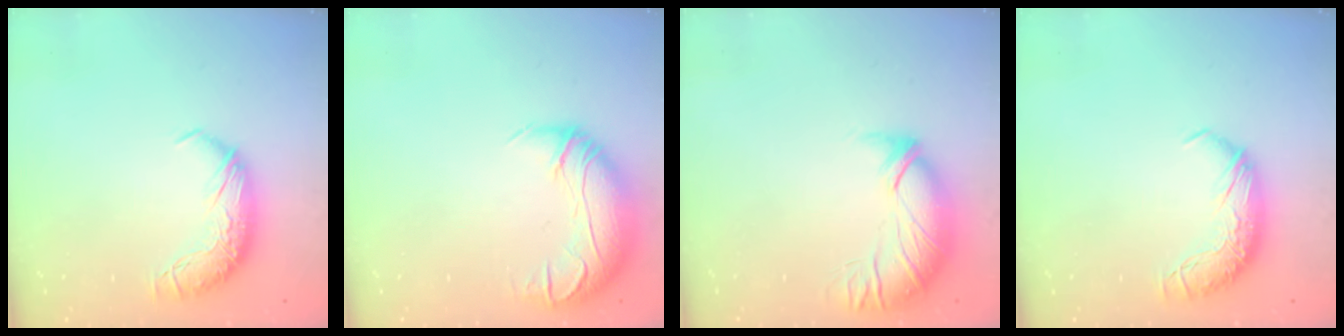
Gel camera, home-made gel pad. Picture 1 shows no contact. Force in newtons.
{"total": 2.9, "press": 0.9, "slide": 2.8}
{"total": 2.9, "press": 1.4, "slide": 2.5}
{"total": 0.0}